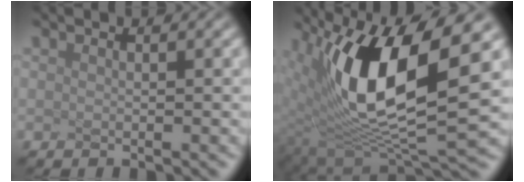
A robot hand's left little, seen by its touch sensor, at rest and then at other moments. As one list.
[{"total": 10.0, "force": [1.2, 3.3, 9.4], "torque": [-0.210, -0.032, 0.074]}]